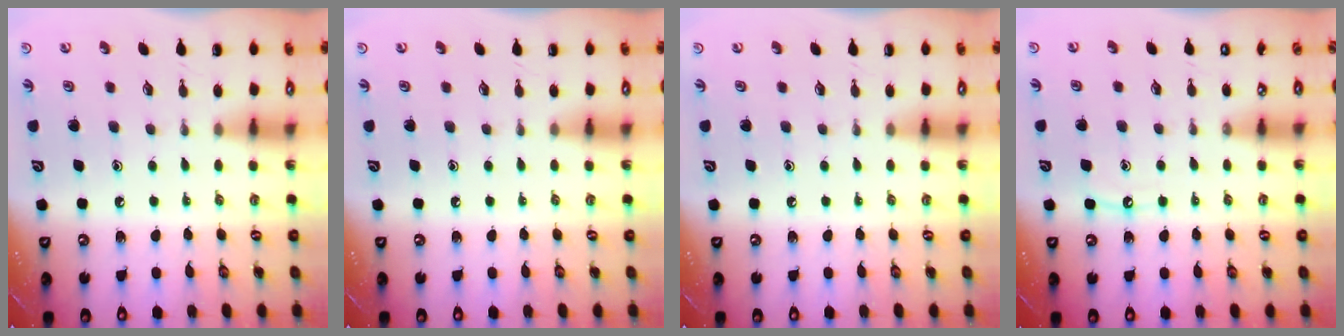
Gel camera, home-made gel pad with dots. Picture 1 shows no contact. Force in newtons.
{"total": 0.0}
{"total": 0.0}
{"total": 4.9, "press": 4.8, "slide": 0.6}